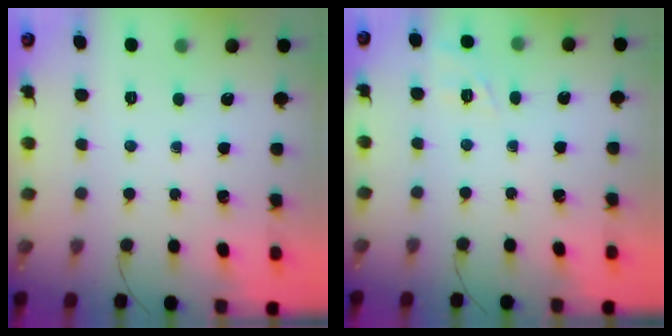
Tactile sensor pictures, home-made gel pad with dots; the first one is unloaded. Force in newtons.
{"total": 2.1, "press": 1.4, "slide": 1.5}